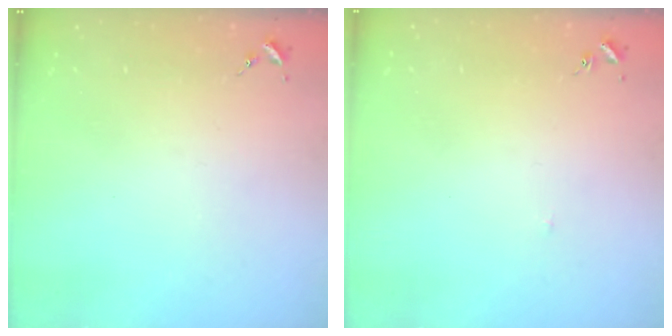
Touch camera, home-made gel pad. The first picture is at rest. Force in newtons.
{"total": 1.4, "press": 1.3, "slide": 0.3}